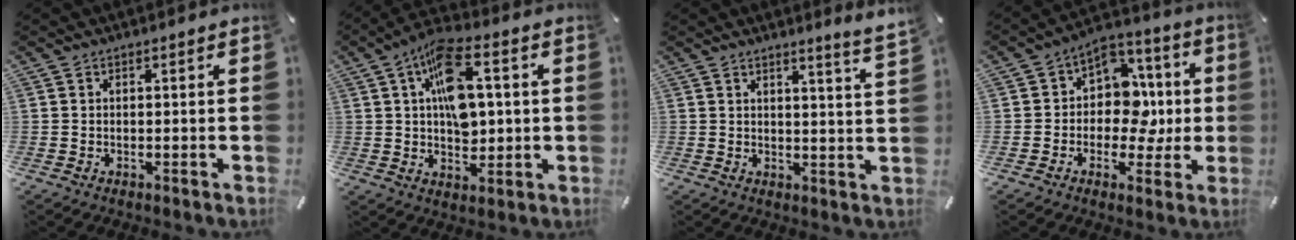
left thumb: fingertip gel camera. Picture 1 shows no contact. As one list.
[{"total": 13.1, "force": [2.8, 8.0, 10.0], "torque": [-0.172, 0.006, 0.049]}, {"total": 4.2, "force": [3.5, -0.8, 2.2], "torque": [-0.042, -0.028, 0.058]}, {"total": 12.0, "force": [-0.6, 10.1, 6.5], "torque": [-0.096, -0.003, -0.002]}]